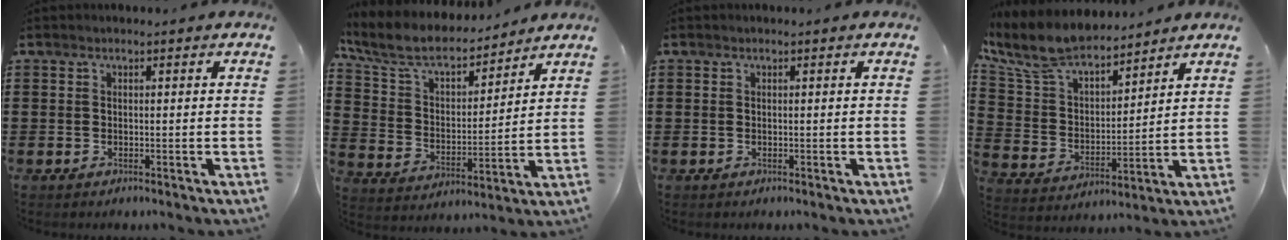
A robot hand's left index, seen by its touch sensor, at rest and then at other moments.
{"total": 7.8, "force": [6.8, 2.2, 3.0], "torque": [-0.091, -0.039, 0.118]}
{"total": 0.0}
{"total": 9.5, "force": [8.6, 2.4, 3.4], "torque": [-0.106, -0.049, 0.154]}